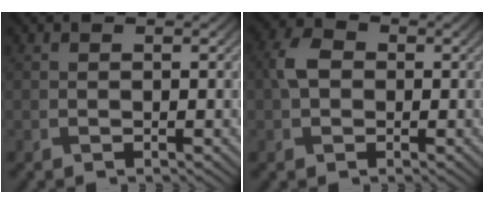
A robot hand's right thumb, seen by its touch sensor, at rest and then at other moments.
{"total": 3.5, "force": [-0.1, 2.7, 2.2], "torque": [-0.053, 0.005, -0.011]}